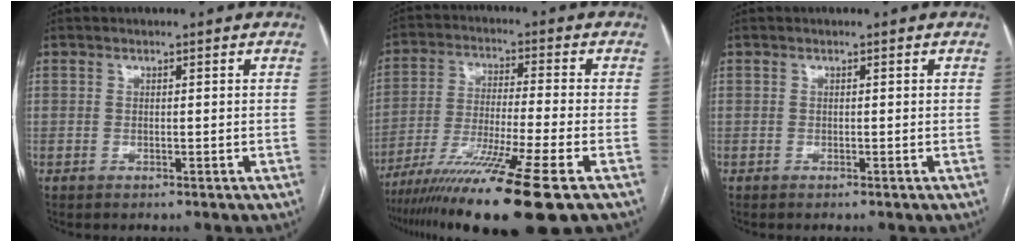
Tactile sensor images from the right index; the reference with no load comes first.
{"total": 16.7, "force": [-11.2, -1.4, 12.3], "torque": [-0.212, -0.046, -0.192]}
{"total": 0.0}